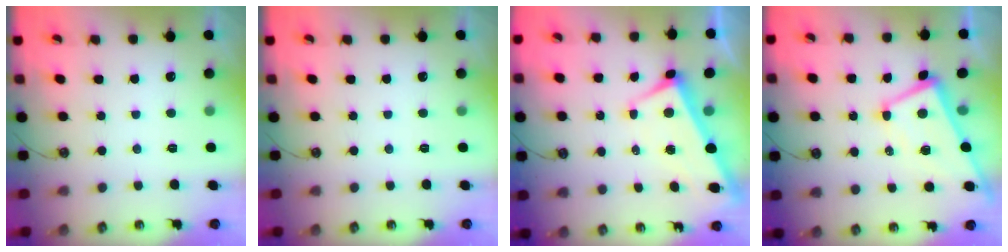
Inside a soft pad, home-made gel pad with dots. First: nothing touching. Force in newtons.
{"total": 0.0}
{"total": 2.5, "press": 2.4, "slide": 0.9}
{"total": 2.1, "press": 2.0, "slide": 0.7}